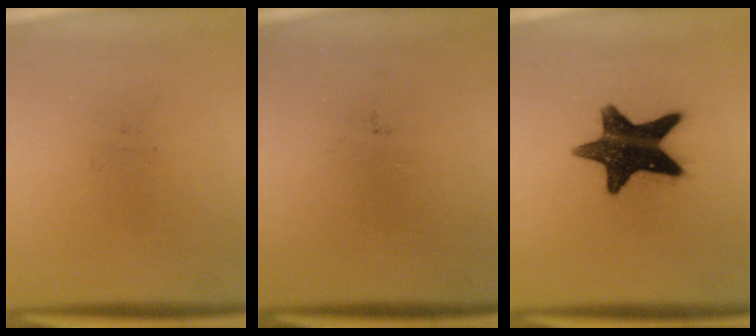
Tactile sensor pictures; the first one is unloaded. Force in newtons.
{"total": 0.0}
{"total": 15.1}